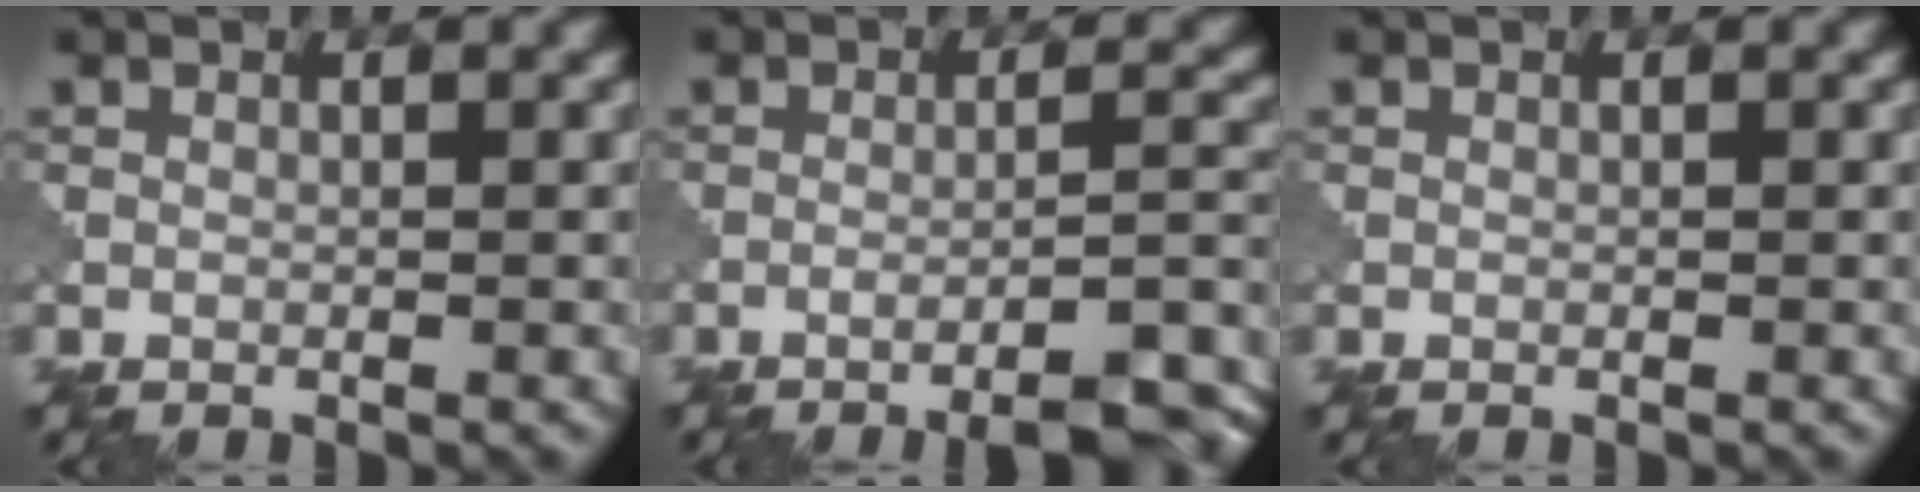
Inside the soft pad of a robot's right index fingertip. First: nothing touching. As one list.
[{"total": 8.5, "force": [-6.2, 1.8, 5.5], "torque": [-0.061, 0.011, -0.074]}, {"total": 0.0}]